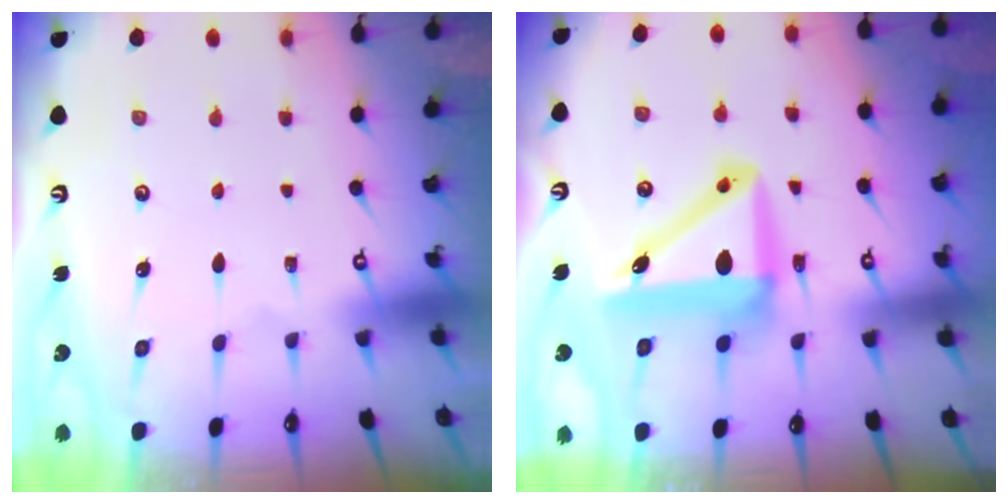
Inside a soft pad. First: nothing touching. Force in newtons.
{"total": 11.6, "press": 11.0, "slide": 3.5}